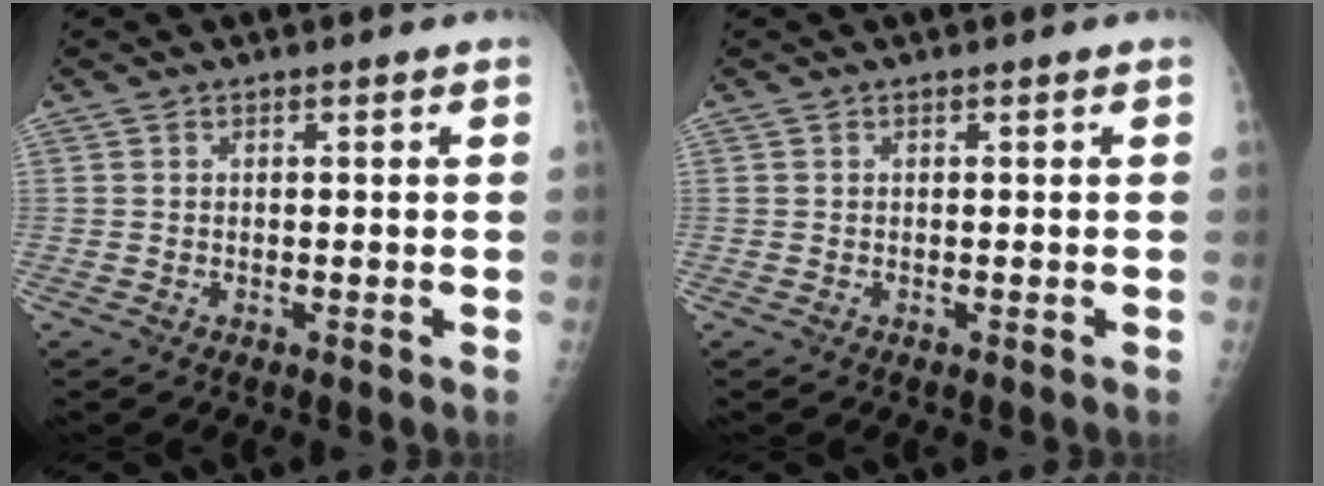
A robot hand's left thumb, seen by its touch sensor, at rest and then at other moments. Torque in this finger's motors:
{"motor_torque": [0.00, 0.00, -0.02, -0.02, 0.00]}